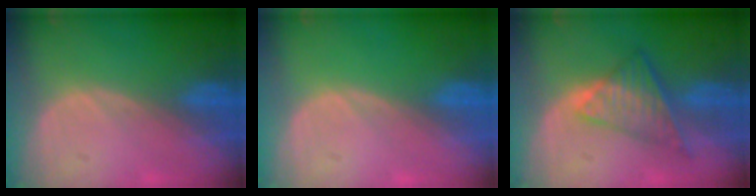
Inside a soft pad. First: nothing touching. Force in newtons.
{"total": 0.0}
{"total": 7.6, "press": 6.4, "slide": 4.2}